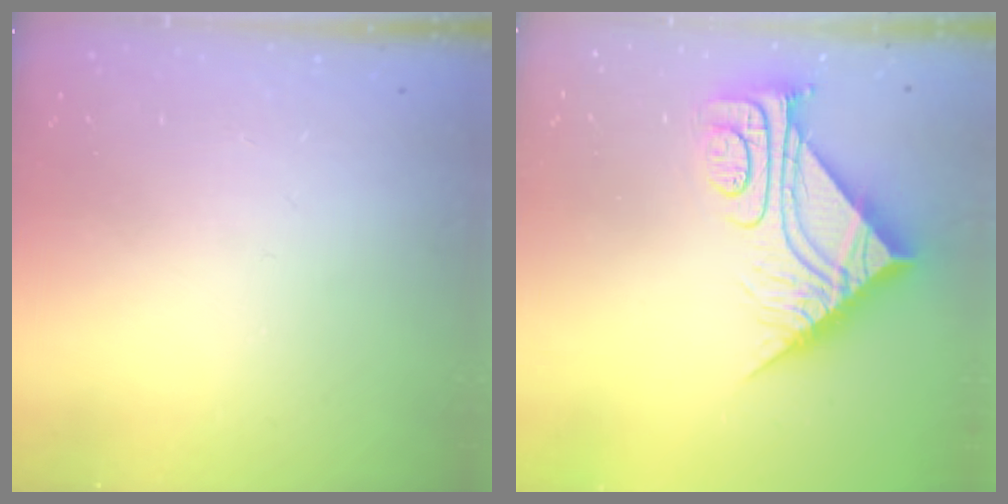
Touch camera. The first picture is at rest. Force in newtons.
{"total": 10.4, "press": 10.4, "slide": 1.1}